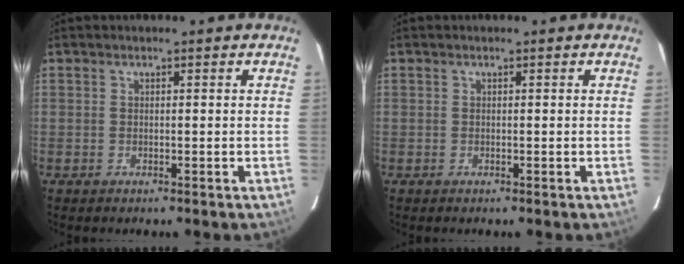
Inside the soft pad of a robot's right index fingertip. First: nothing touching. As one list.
[{"total": 0.0}]